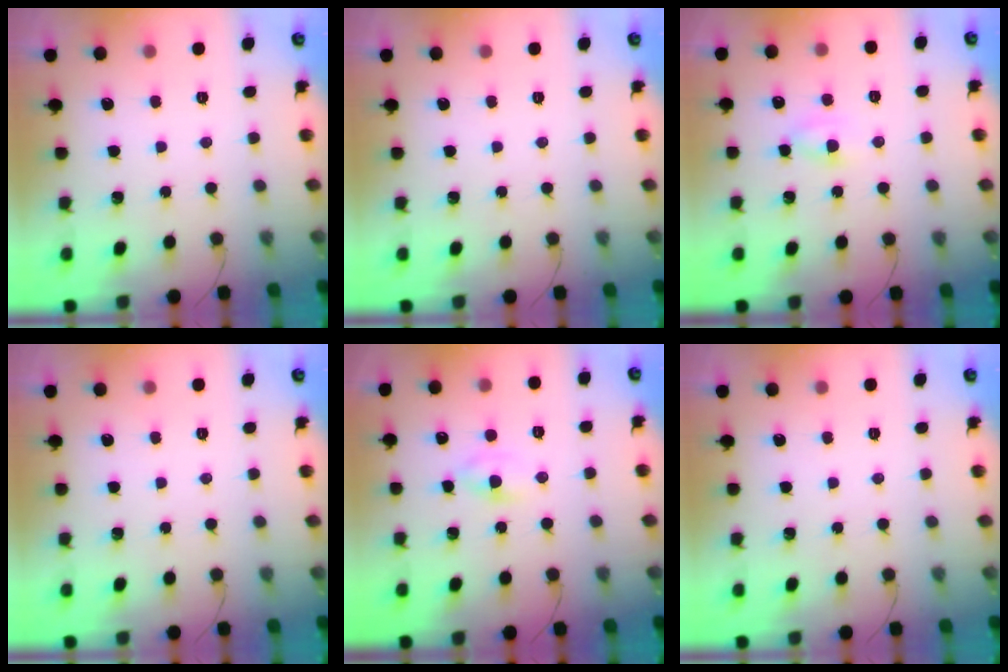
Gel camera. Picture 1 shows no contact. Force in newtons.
{"total": 0.0}
{"total": 2.9, "press": 2.8, "slide": 0.9}
{"total": 0.0}
{"total": 2.2, "press": 1.9, "slide": 1.1}
{"total": 0.0}